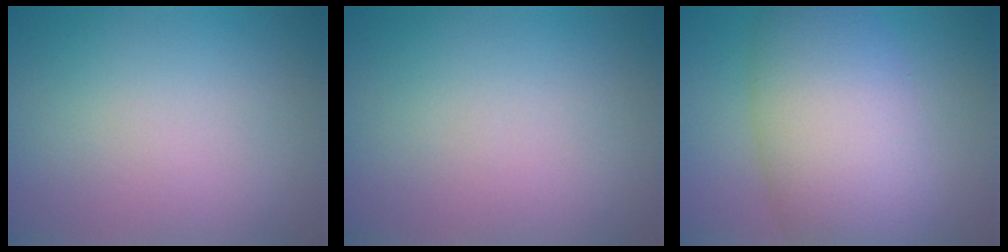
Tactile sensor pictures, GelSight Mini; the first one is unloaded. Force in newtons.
{"total": 0.0}
{"total": 10.2, "press": 10.2, "slide": 0.4}